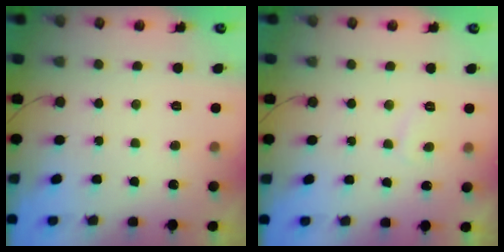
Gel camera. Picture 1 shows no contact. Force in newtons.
{"total": 2.6, "press": 2.5, "slide": 0.7}